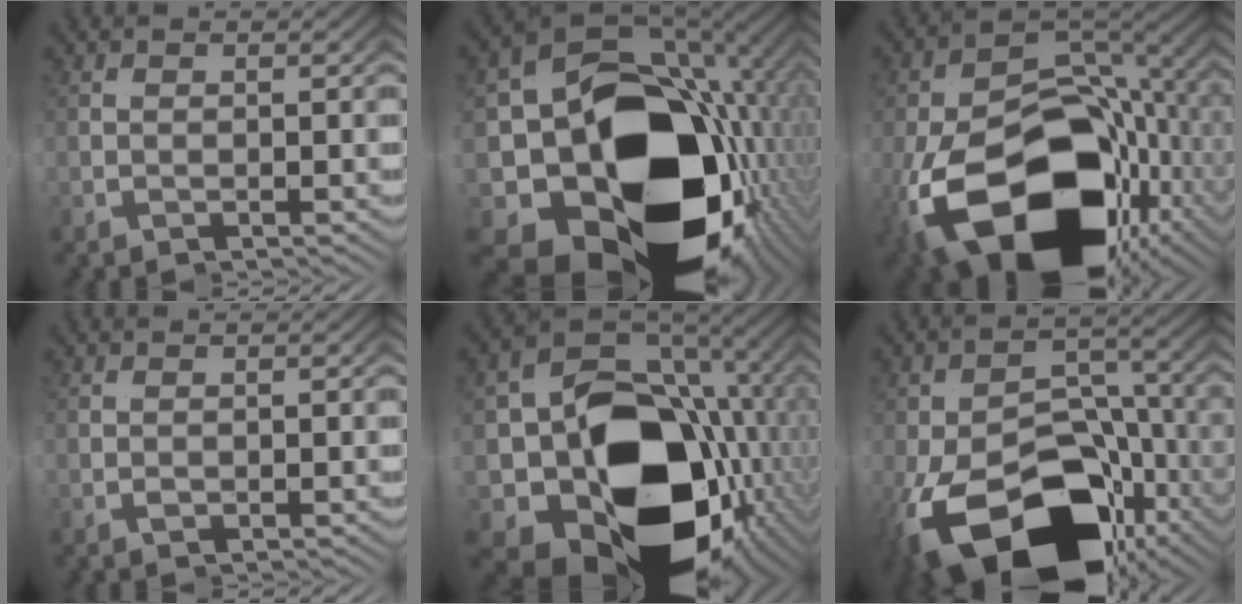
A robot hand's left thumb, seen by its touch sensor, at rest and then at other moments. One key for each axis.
{"total": 29.8, "fx": -4.7, "fy": 16.6, "fz": 24.3, "tx": -0.395, "ty": -0.055, "tz": -0.042}
{"total": 21.8, "fx": -7.0, "fy": 10.5, "fz": 17.7, "tx": -0.310, "ty": -0.055, "tz": -0.078}
{"total": 1.0, "fx": 0.1, "fy": 0.4, "fz": 0.9, "tx": -0.015, "ty": -0.004, "tz": 0.006}
{"total": 26.6, "fx": -4.9, "fy": 15.3, "fz": 21.2, "tx": -0.358, "ty": -0.058, "tz": -0.046}
{"total": 17.7, "fx": -7.2, "fy": 9.1, "fz": 13.4, "tx": -0.232, "ty": -0.059, "tz": -0.082}